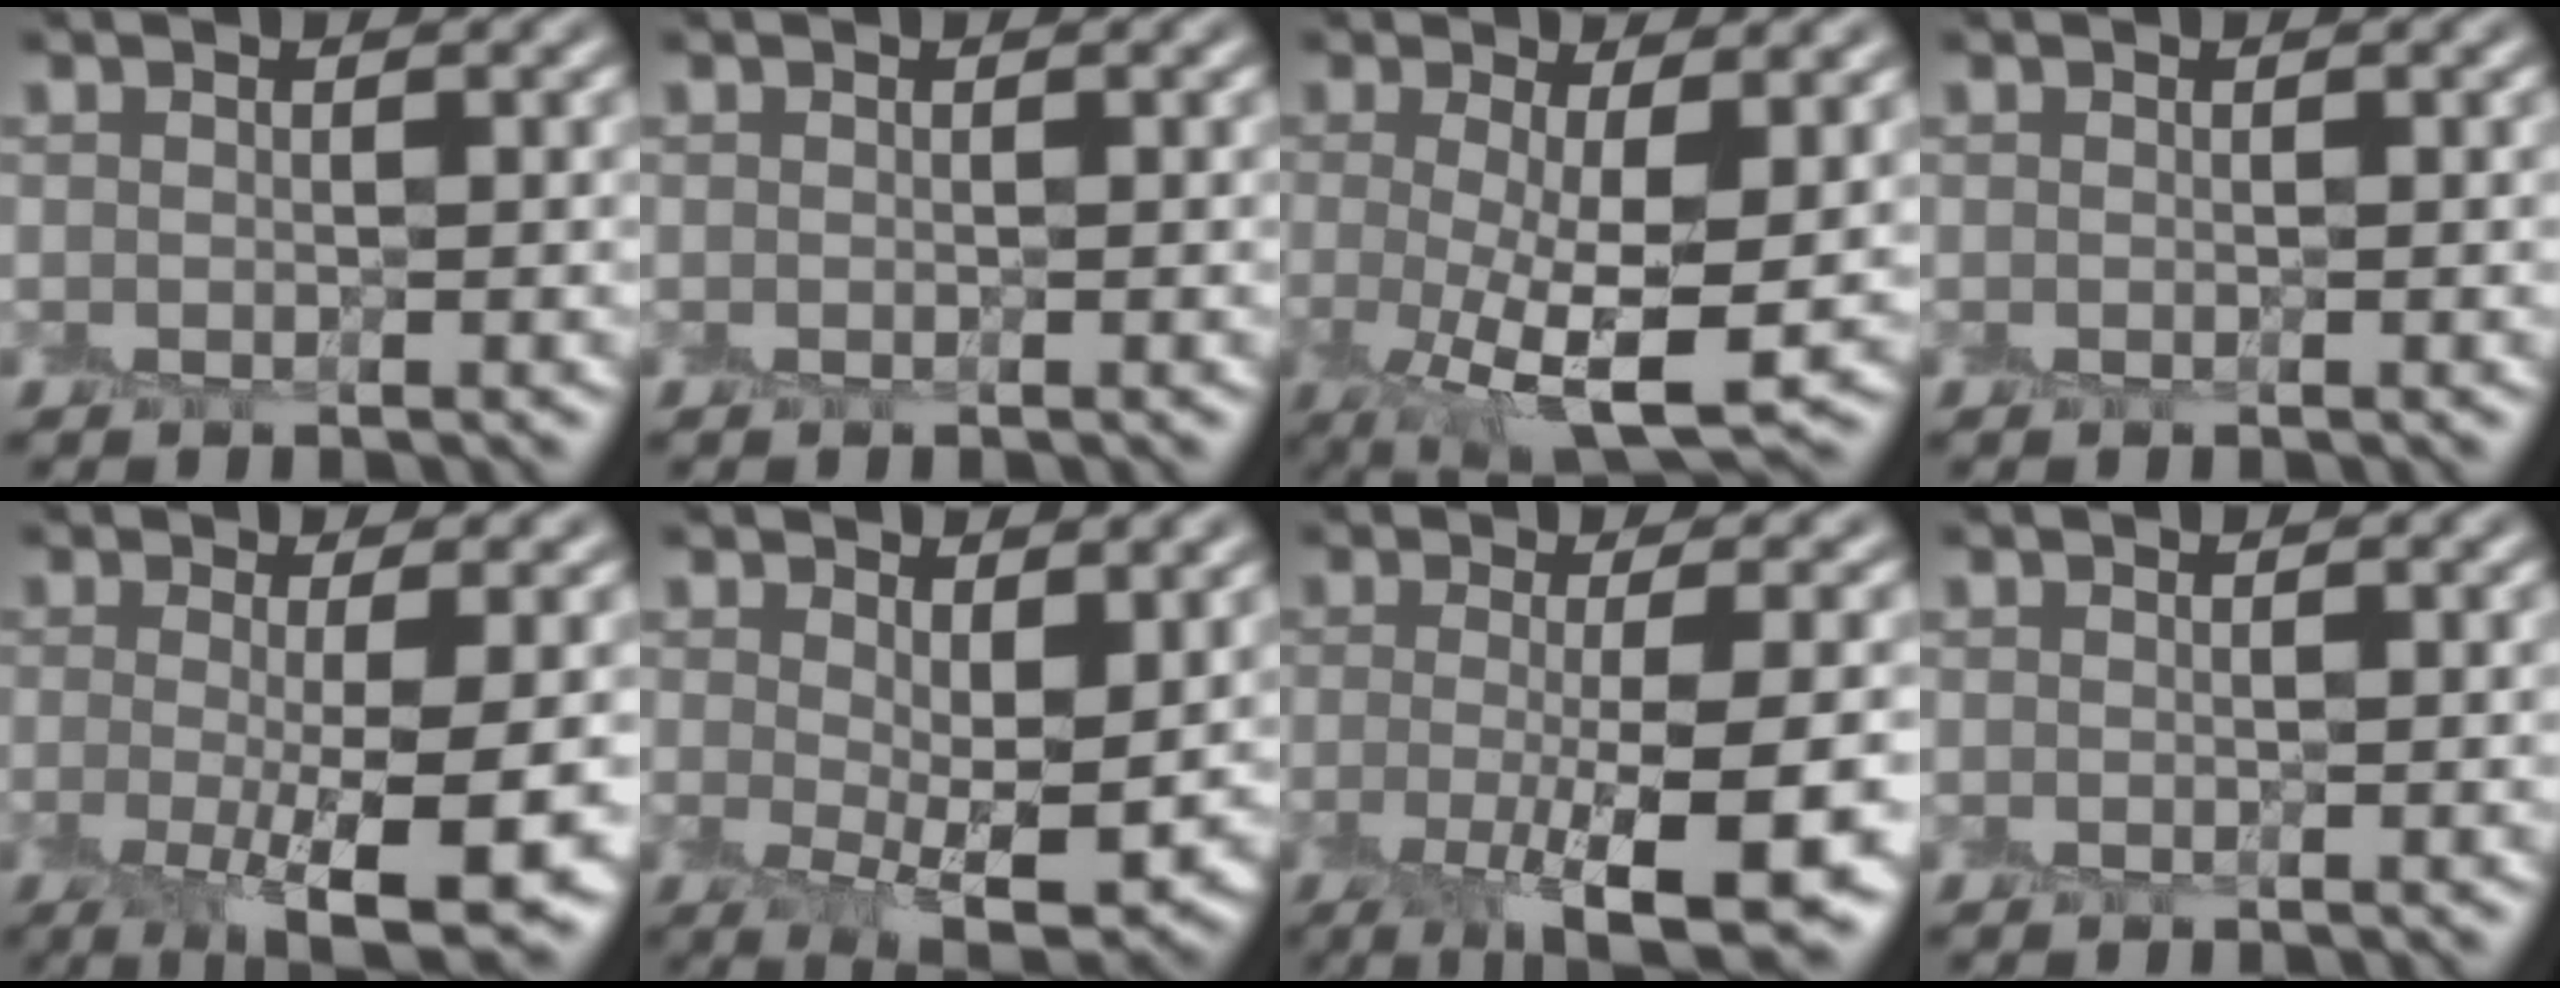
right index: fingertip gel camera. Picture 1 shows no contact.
{"total": 0.0}
{"total": 7.5, "force": [-0.3, 2.2, 7.2], "torque": [-0.131, -0.015, 0.000]}
{"total": 0.0}
{"total": 8.0, "force": [-1.9, 1.6, 7.6], "torque": [-0.122, -0.021, -0.023]}
{"total": 6.1, "force": [0.9, 2.7, 5.3], "torque": [-0.095, -0.020, 0.027]}
{"total": 9.2, "force": [-3.1, 2.0, 8.4], "torque": [-0.131, -0.020, -0.047]}
{"total": 0.0}